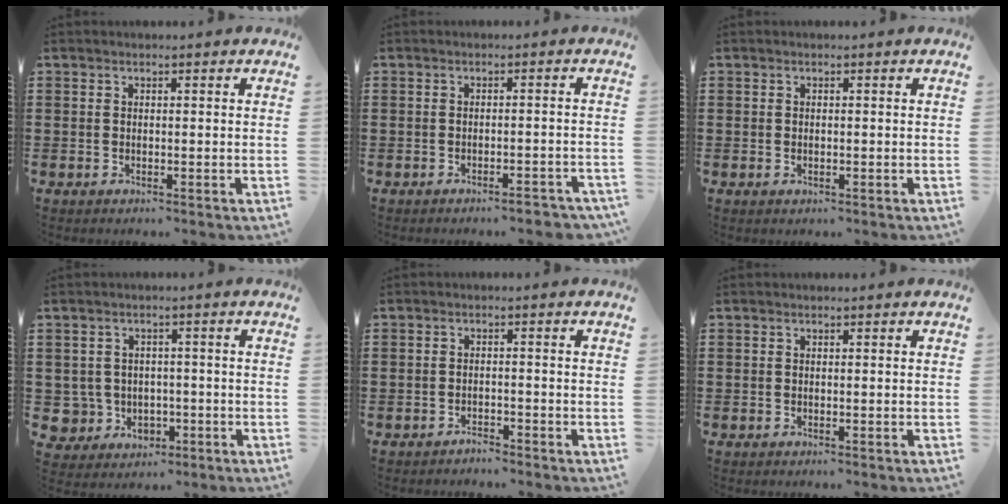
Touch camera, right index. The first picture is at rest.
{"total": 2.0, "force": [-1.8, 0.2, 0.9], "torque": [-0.017, 0.001, -0.034]}
{"total": 0.0}
{"total": 4.2, "force": [-0.7, 4.1, 0.5], "torque": [-0.034, 0.005, -0.015]}
{"total": 1.5, "force": [-1.5, 0.2, 0.0], "torque": [-0.006, 0.003, -0.033]}
{"total": 0.0}